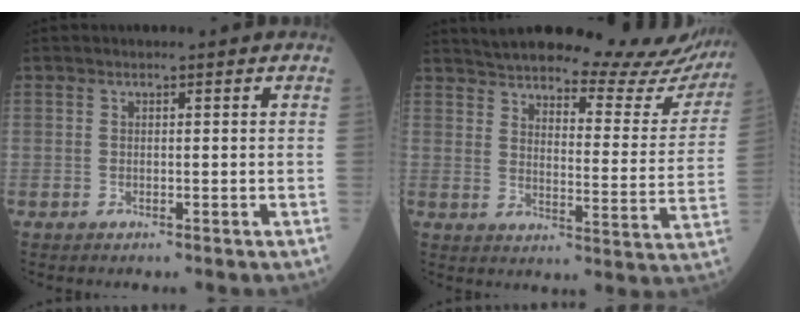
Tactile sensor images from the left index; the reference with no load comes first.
{"total": 27.0, "force": [25.4, 4.8, 8.1], "torque": [-0.119, -0.088, 0.300]}